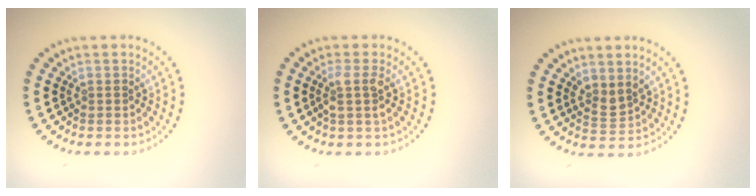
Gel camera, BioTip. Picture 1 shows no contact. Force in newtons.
{"total": 1.9, "press": 1.5, "slide": 1.1}
{"total": 1.9, "press": 1.4, "slide": 1.2}